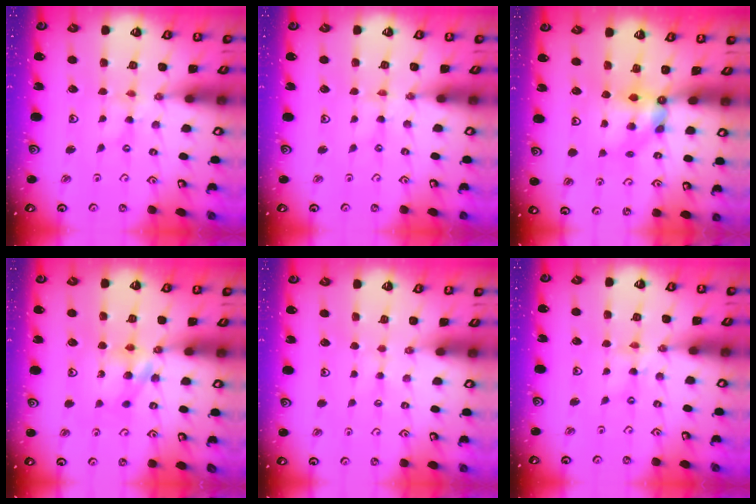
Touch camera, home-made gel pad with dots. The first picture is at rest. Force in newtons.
{"total": 0.0}
{"total": 5.4, "press": 5.4, "slide": 0.8}
{"total": 8.5, "press": 8.4, "slide": 0.5}
{"total": 2.4, "press": 2.4, "slide": 0.4}
{"total": 2.4, "press": 2.4, "slide": 0.3}